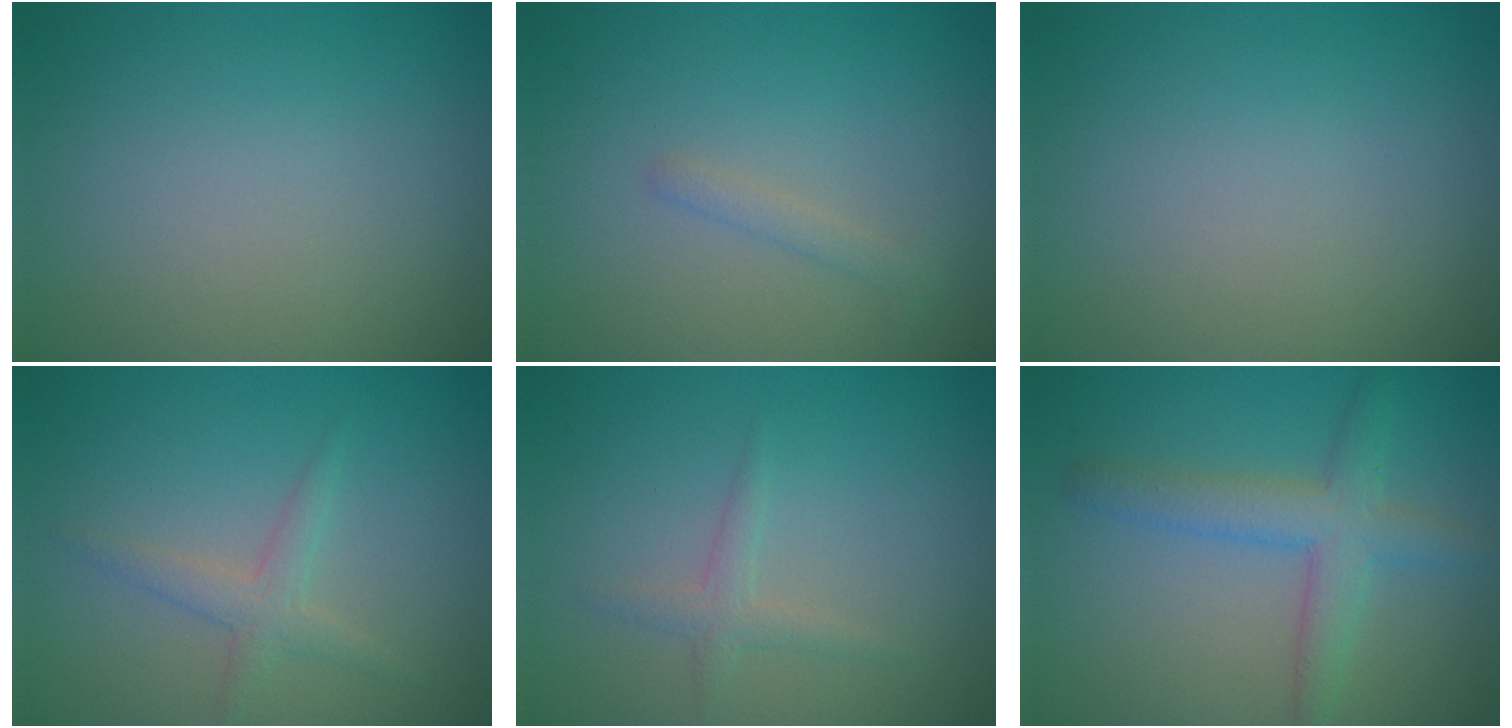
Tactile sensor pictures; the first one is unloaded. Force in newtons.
{"total": 1.1, "press": 1.1, "slide": 0.0}
{"total": 0.0}
{"total": 2.0, "press": 2.0, "slide": 0.1}
{"total": 1.3, "press": 1.3, "slide": 0.1}
{"total": 4.0, "press": 3.9, "slide": 0.2}